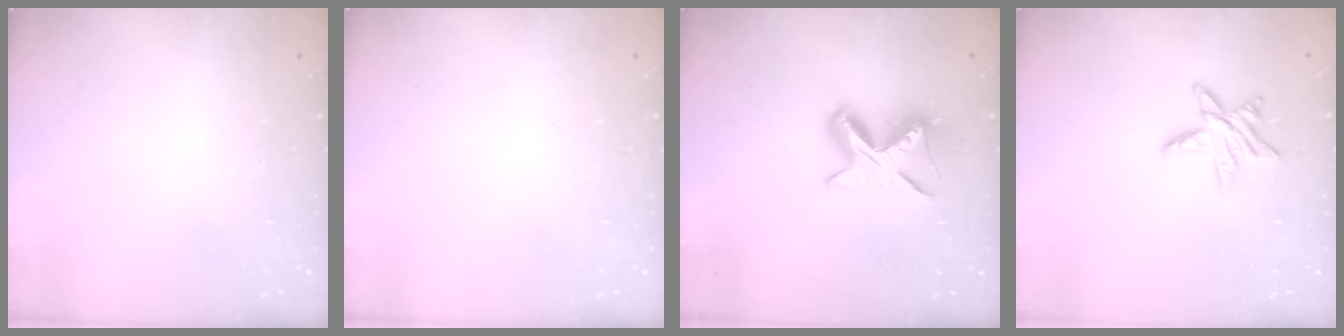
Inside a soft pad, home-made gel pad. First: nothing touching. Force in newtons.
{"total": 0.0}
{"total": 9.0, "press": 9.0, "slide": 0.9}
{"total": 9.3, "press": 9.2, "slide": 0.5}